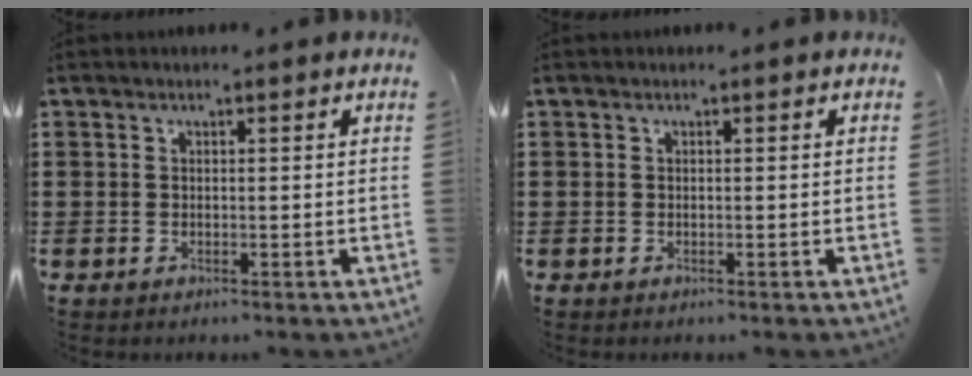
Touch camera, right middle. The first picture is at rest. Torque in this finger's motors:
{"motor_torque": [0.03, 0.09, -0.08, 0.01]}